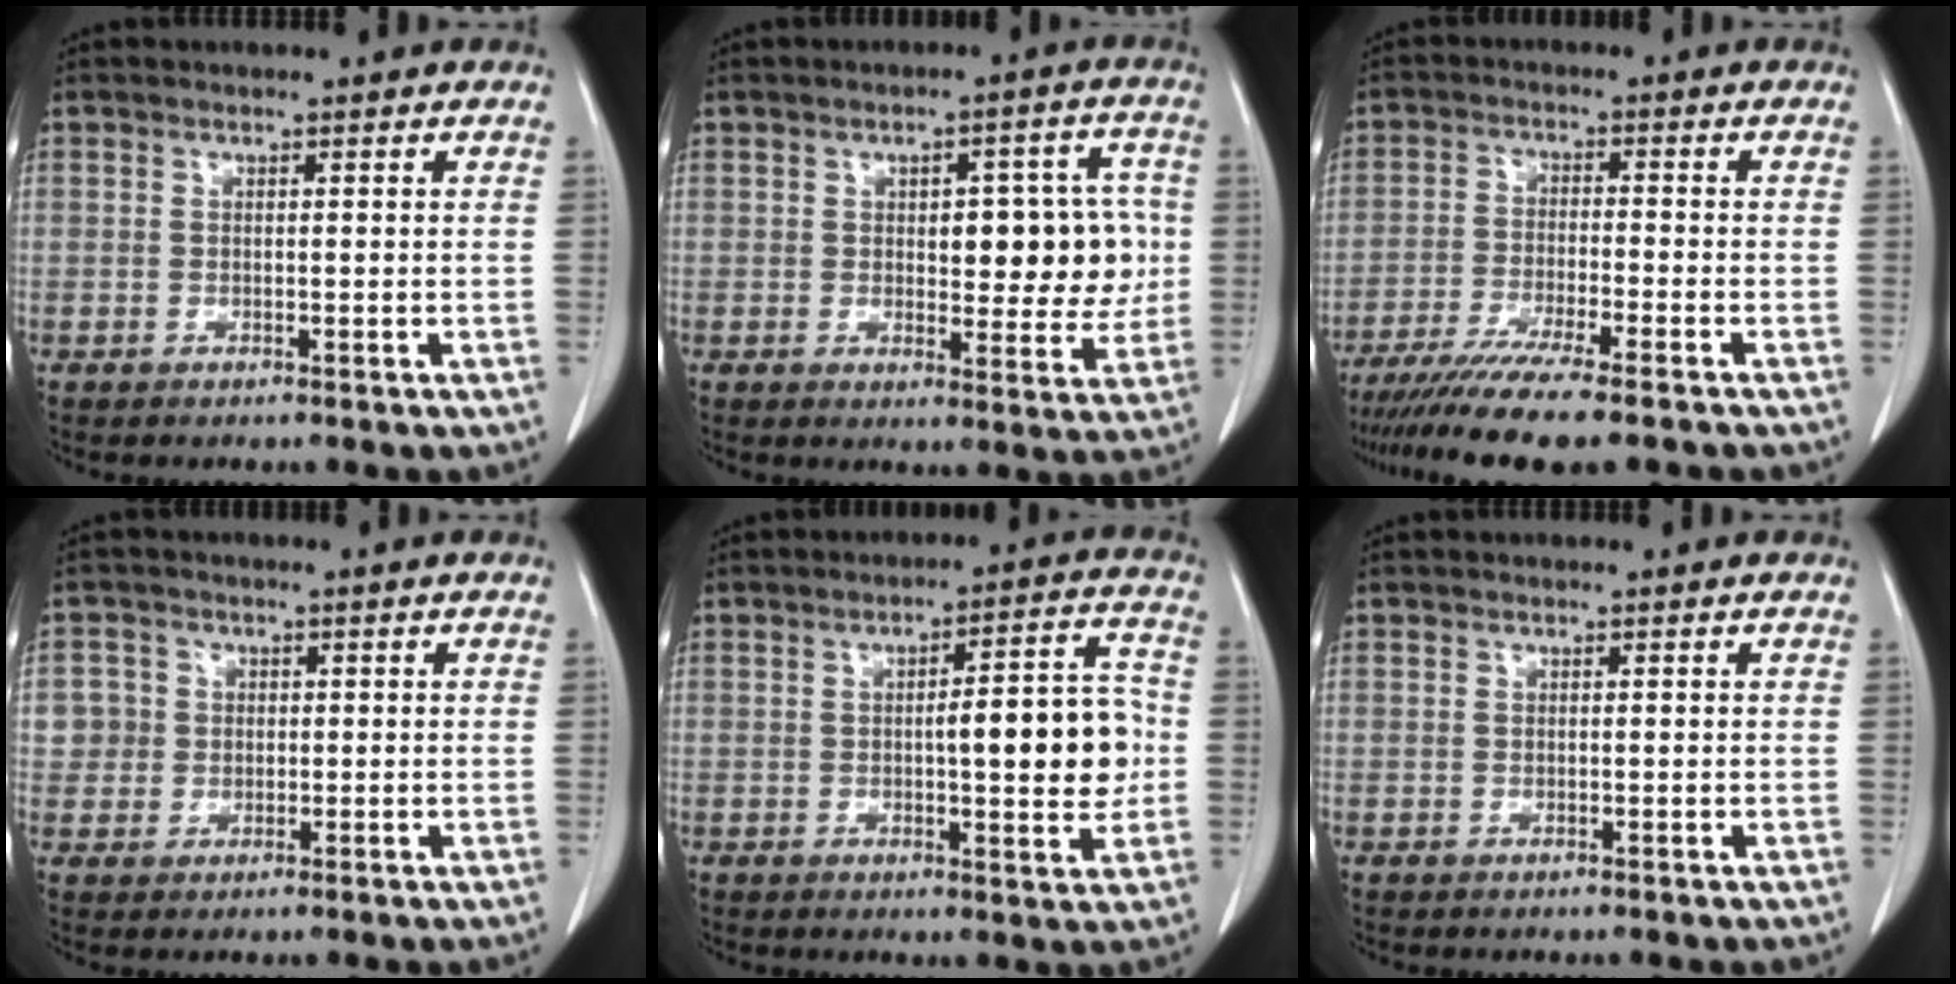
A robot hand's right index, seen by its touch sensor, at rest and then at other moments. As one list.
[{"total": 9.8, "force": [0.8, 4.2, 8.8], "torque": [-0.098, 0.020, 0.018]}, {"total": 12.2, "force": [-9.9, 0.1, 7.1], "torque": [-0.107, -0.029, -0.157]}, {"total": 4.1, "force": [0.3, 4.1, 0.1], "torque": [0.012, 0.010, 0.006]}, {"total": 10.6, "force": [-0.4, 2.3, 10.3], "torque": [-0.134, 0.018, -0.002]}, {"total": 0.0}]